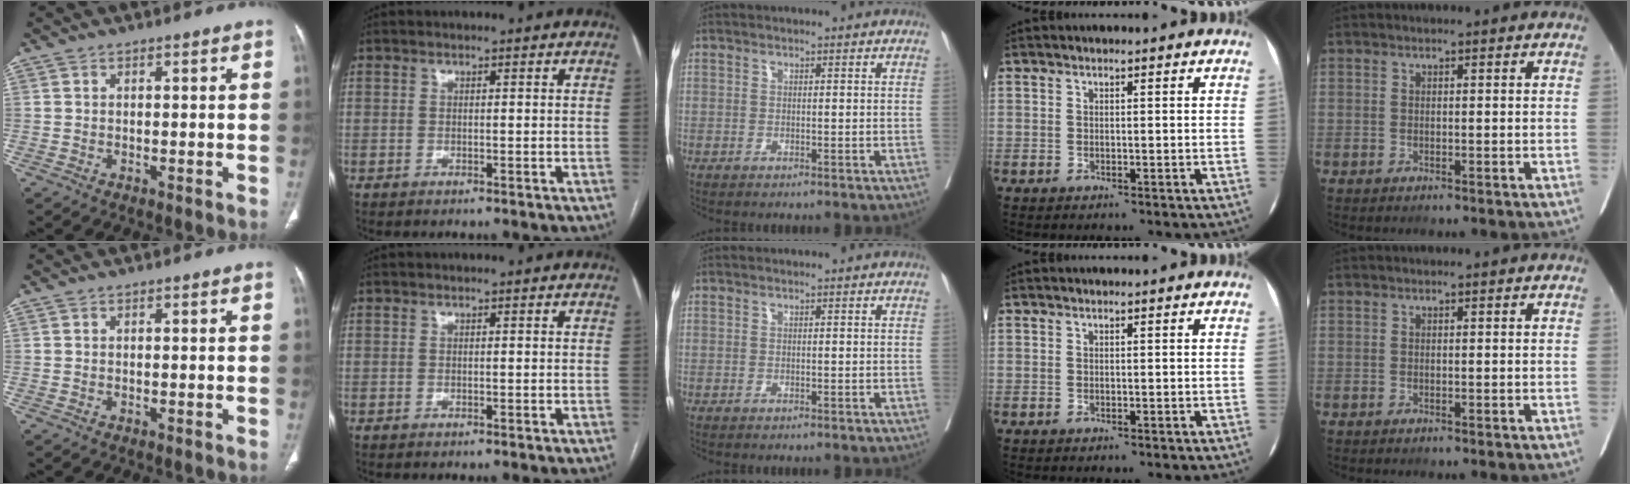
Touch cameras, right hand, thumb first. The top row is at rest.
{}